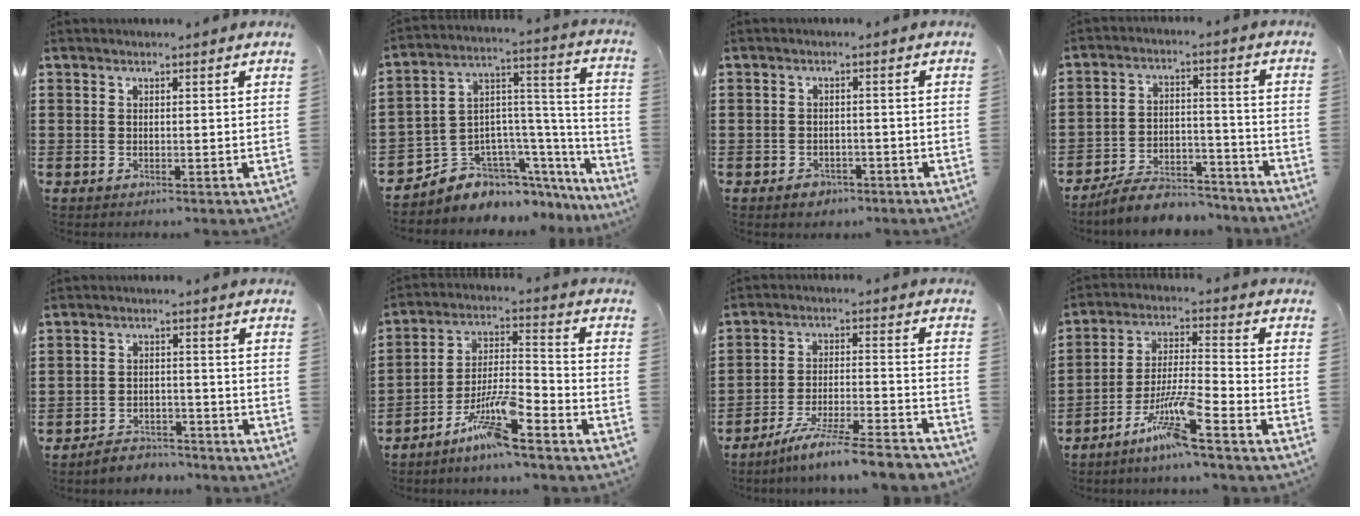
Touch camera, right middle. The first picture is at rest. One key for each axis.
{"total": 6.0, "fx": -4.7, "fy": 3.7, "fz": -0.2, "tx": -0.009, "ty": -0.009, "tz": -0.090}
{"total": 1.7, "fx": -1.4, "fy": 0.9, "fz": 0.2, "tx": -0.010, "ty": 0.000, "tz": -0.031}
{"total": 7.6, "fx": -7.1, "fy": 1.8, "fz": 2.0, "tx": -0.028, "ty": 0.023, "tz": -0.135}
{"total": 3.8, "fx": -3.7, "fy": 0.6, "fz": -0.1, "tx": -0.005, "ty": 0.006, "tz": -0.079}
{"total": 9.4, "fx": -6.9, "fy": 0.8, "fz": 6.3, "tx": -0.148, "ty": -0.015, "tz": -0.140}
{"total": 8.1, "fx": -7.1, "fy": -0.5, "fz": 3.8, "tx": -0.074, "ty": -0.008, "tz": -0.139}
{"total": 9.1, "fx": -6.5, "fy": 0.1, "fz": 6.3, "tx": -0.135, "ty": -0.013, "tz": -0.130}